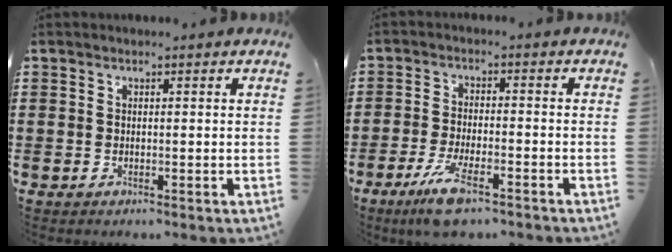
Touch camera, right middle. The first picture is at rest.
{"total": 7.5, "force": [-4.6, 1.9, 5.7], "torque": [-0.129, -0.006, -0.087]}